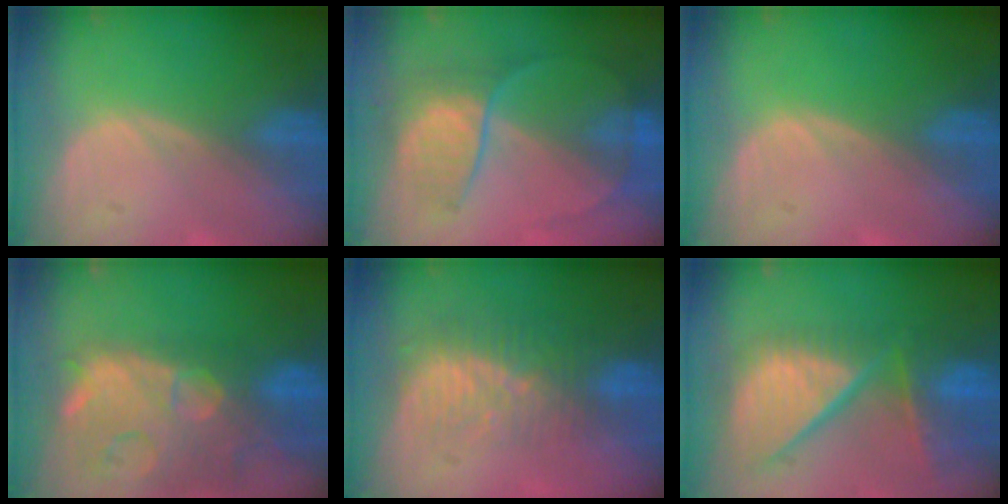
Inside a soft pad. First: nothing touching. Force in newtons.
{"total": 6.6, "press": 6.5, "slide": 1.5}
{"total": 0.0}
{"total": 15.0, "press": 11.9, "slide": 9.0}
{"total": 8.4, "press": 7.5, "slide": 3.9}
{"total": 13.1, "press": 10.8, "slide": 7.3}